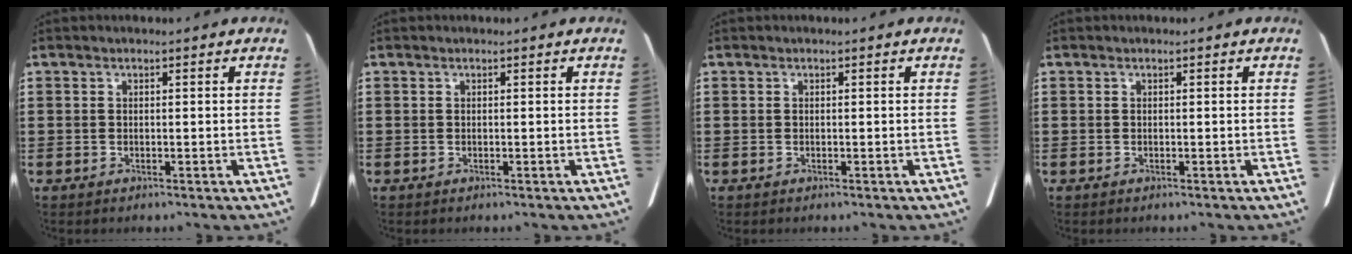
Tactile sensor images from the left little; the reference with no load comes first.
{"total": 0.0}
{"total": 0.0}
{"total": 0.0}